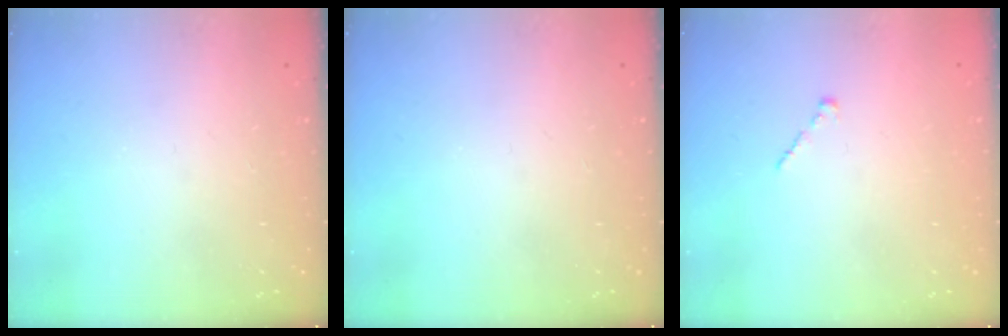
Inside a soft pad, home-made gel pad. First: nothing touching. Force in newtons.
{"total": 0.0}
{"total": 1.0, "press": 0.8, "slide": 0.5}